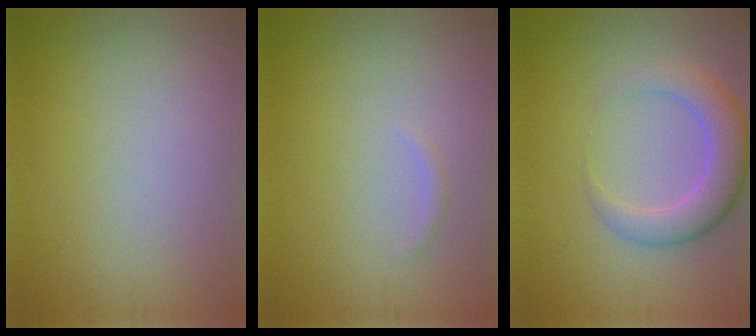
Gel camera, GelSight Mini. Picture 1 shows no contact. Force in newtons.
{"total": 0.6, "press": 0.6, "slide": 0.1}
{"total": 4.5, "press": 4.4, "slide": 0.5}